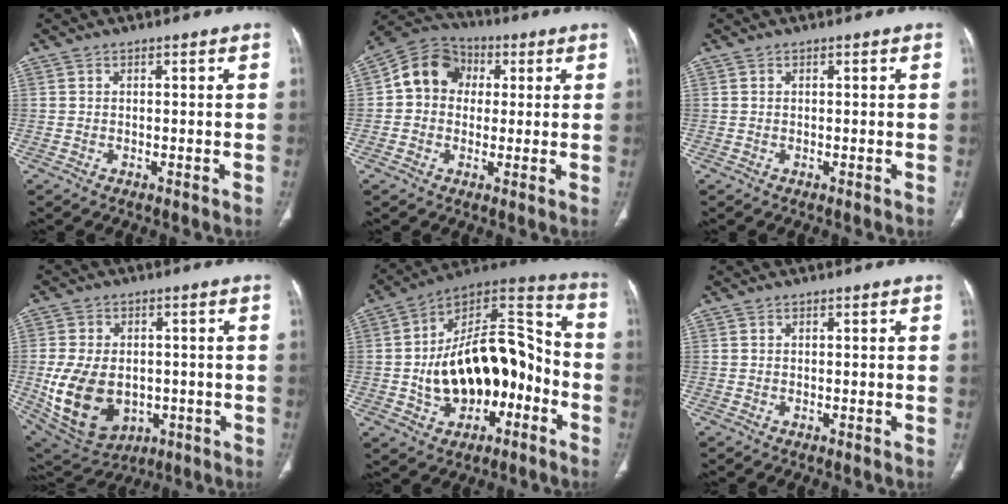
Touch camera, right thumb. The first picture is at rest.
{"total": 10.3, "force": [1.5, 8.9, 5.0], "torque": [-0.065, 0.021, 0.010]}
{"total": 0.0}
{"total": 16.5, "force": [-2.7, 11.9, 11.2], "torque": [-0.199, 0.000, -0.014]}
{"total": 23.4, "force": [-4.8, 13.8, 18.3], "torque": [-0.258, 0.056, -0.070]}
{"total": 0.0}